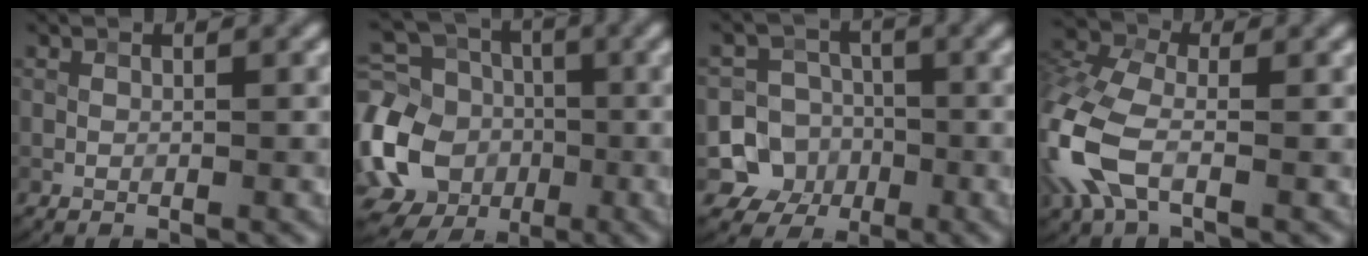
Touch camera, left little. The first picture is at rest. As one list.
[{"total": 12.7, "force": [-3.3, 10.5, 6.3], "torque": [-0.165, -0.012, -0.060]}, {"total": 7.9, "force": [-2.9, 7.2, 1.3], "torque": [-0.002, -0.006, -0.074]}, {"total": 7.5, "force": [-2.2, 4.3, 5.7], "torque": [-0.158, 0.002, -0.061]}]